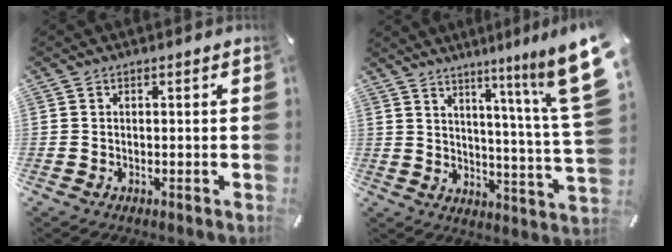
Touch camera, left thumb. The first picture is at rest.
{"total": 14.5, "force": [8.2, 0.7, 11.9], "torque": [-0.176, -0.072, 0.124]}